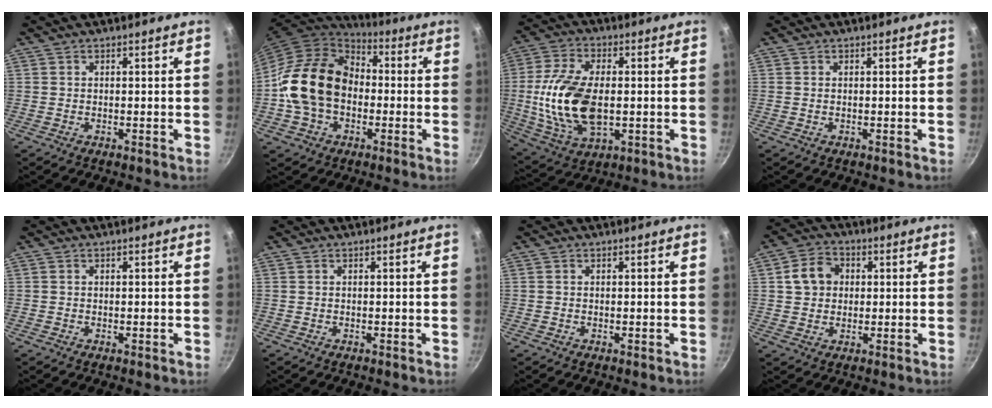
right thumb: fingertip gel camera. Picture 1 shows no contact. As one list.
[{"total": 17.5, "force": [-1.3, 13.4, 11.3], "torque": [-0.173, 0.037, -0.033]}, {"total": 17.2, "force": [-0.7, 9.5, 14.3], "torque": [-0.278, 0.005, -0.010]}, {"total": 0.0}, {"total": 0.0}, {"total": 0.0}, {"total": 0.0}, {"total": 7.2, "force": [1.3, 6.0, 3.6], "torque": [-0.039, 0.014, 0.013]}]